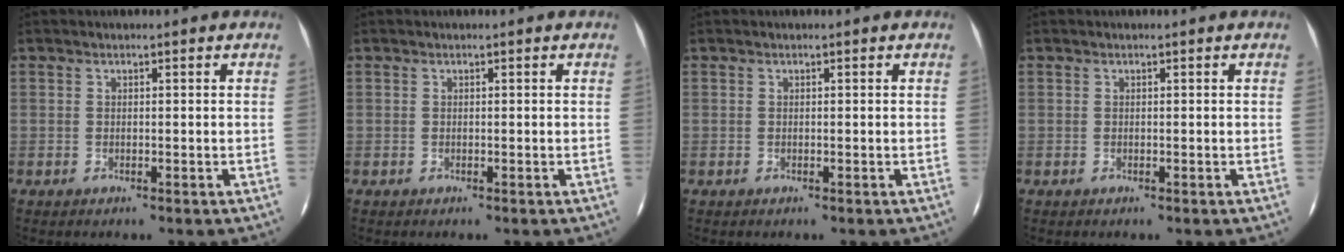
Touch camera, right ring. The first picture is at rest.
{"total": 0.0}
{"total": 0.0}
{"total": 0.0}